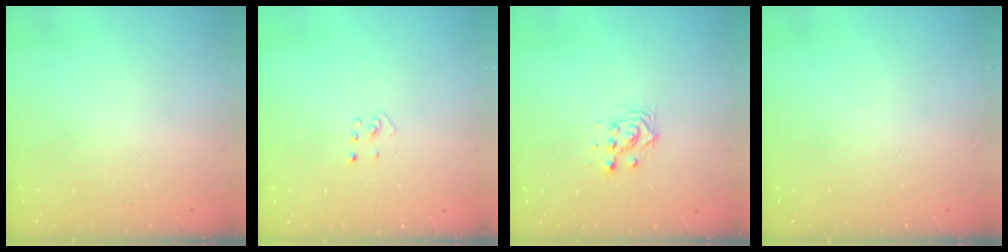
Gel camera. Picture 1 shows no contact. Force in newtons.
{"total": 2.5, "press": 2.4, "slide": 0.5}
{"total": 3.7, "press": 3.7, "slide": 0.2}
{"total": 0.0}